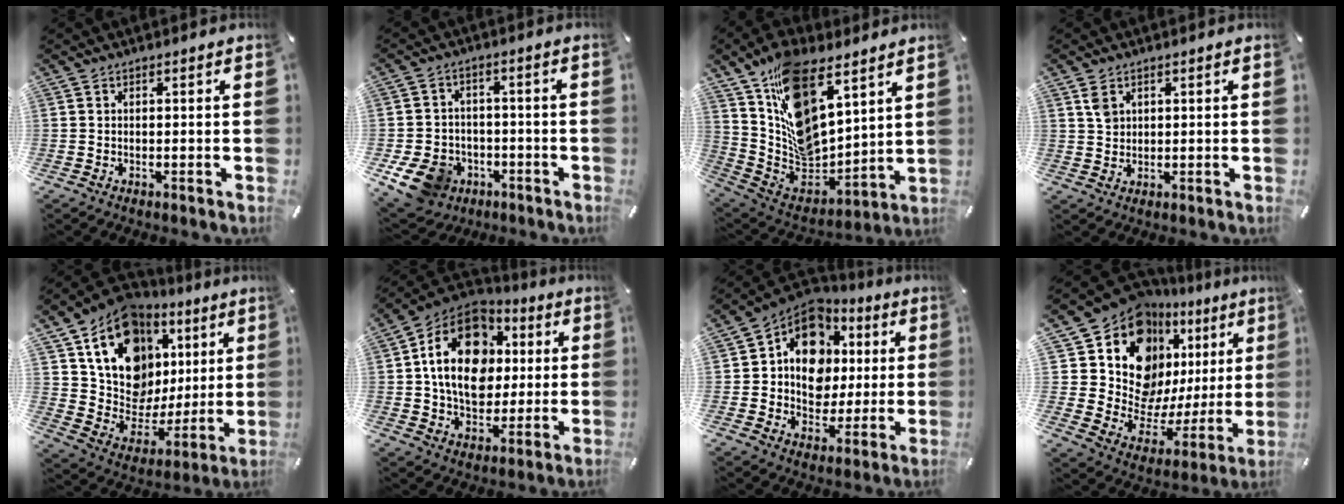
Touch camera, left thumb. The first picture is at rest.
{"total": 10.3, "force": [-4.8, 8.1, 4.2], "torque": [-0.093, 0.033, -0.082]}
{"total": 16.5, "force": [9.7, 9.2, 9.7], "torque": [-0.192, -0.070, 0.181]}
{"total": 3.2, "force": [1.6, 2.5, 1.3], "torque": [-0.013, -0.004, 0.027]}
{"total": 17.5, "force": [7.6, 13.6, 8.0], "torque": [-0.120, -0.054, 0.144]}
{"total": 19.0, "force": [2.8, 14.7, 11.7], "torque": [-0.207, 0.003, 0.051]}
{"total": 12.6, "force": [2.3, 10.9, 5.9], "torque": [-0.098, -0.023, 0.048]}
{"total": 17.0, "force": [10.1, 11.8, 7.1], "torque": [-0.105, -0.106, 0.188]}